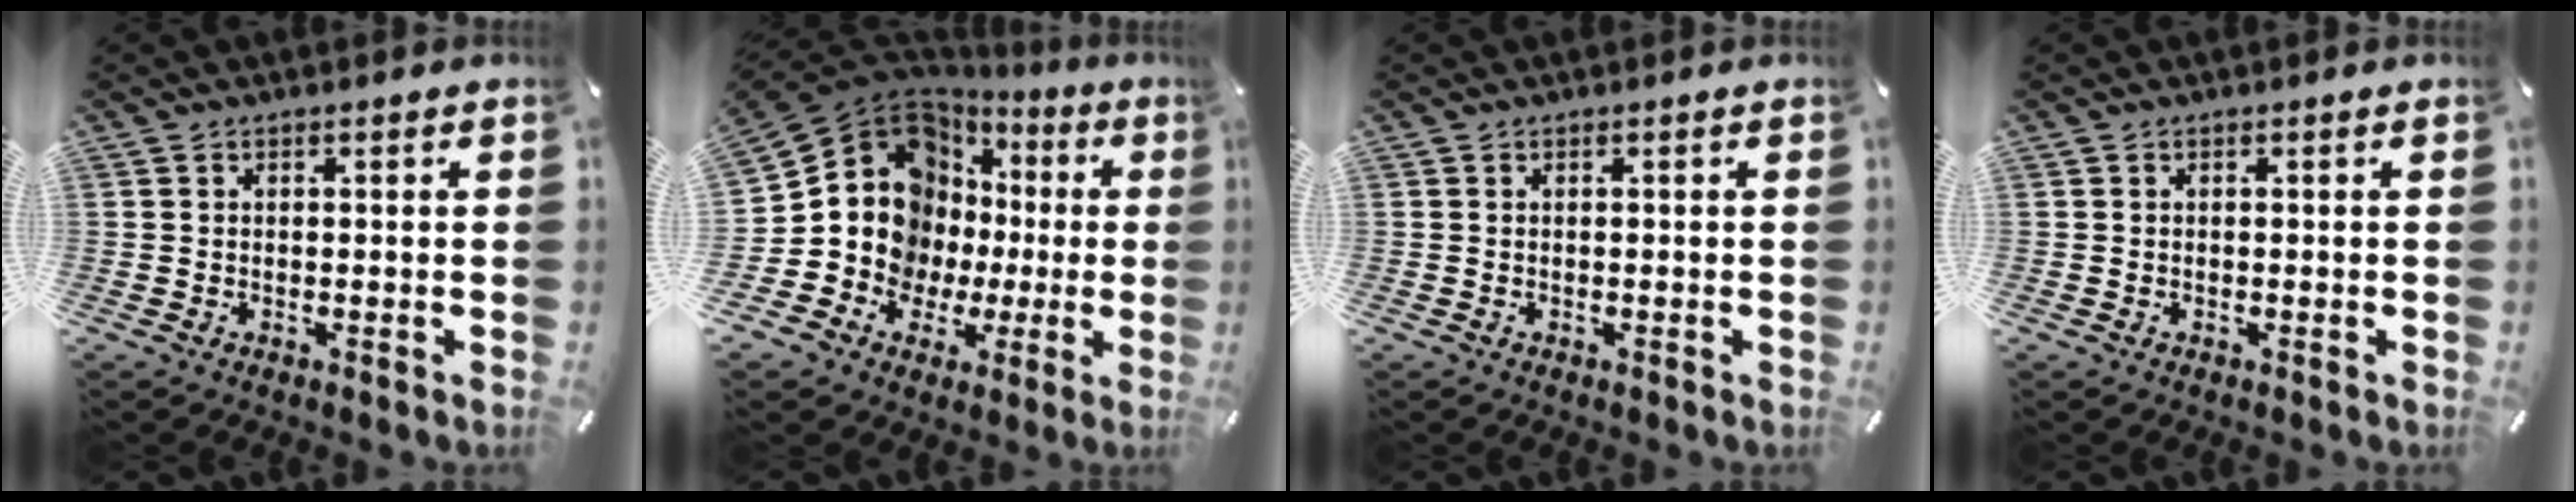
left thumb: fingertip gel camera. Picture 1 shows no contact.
{"total": 14.1, "force": [2.0, 12.9, 5.4], "torque": [-0.124, -0.051, 0.051]}
{"total": 0.0}
{"total": 0.0}